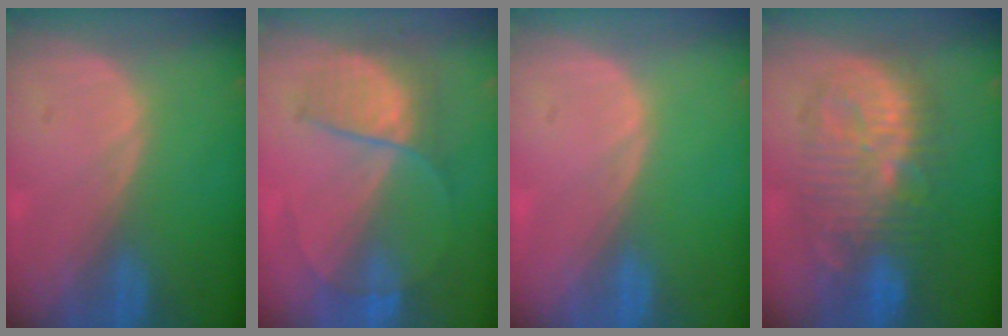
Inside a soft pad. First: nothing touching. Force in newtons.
{"total": 6.2, "press": 6.1, "slide": 0.9}
{"total": 0.0}
{"total": 10.4, "press": 10.4, "slide": 0.4}